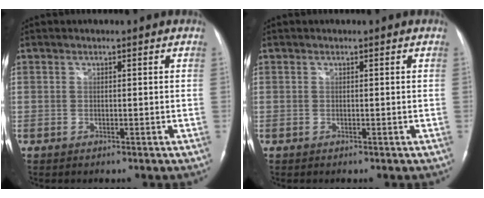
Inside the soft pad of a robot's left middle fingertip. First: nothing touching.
{"total": 0.0}